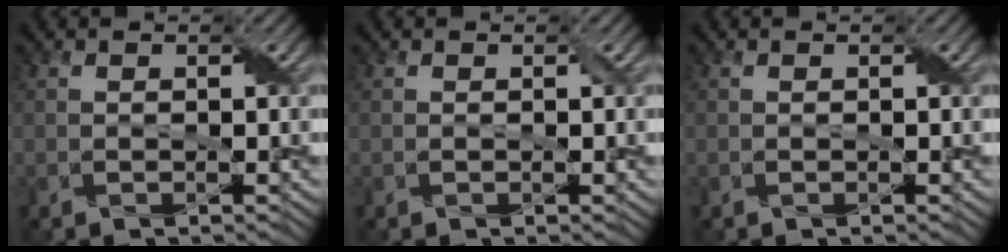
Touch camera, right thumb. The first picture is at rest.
{"total": 0.0}
{"total": 0.0}